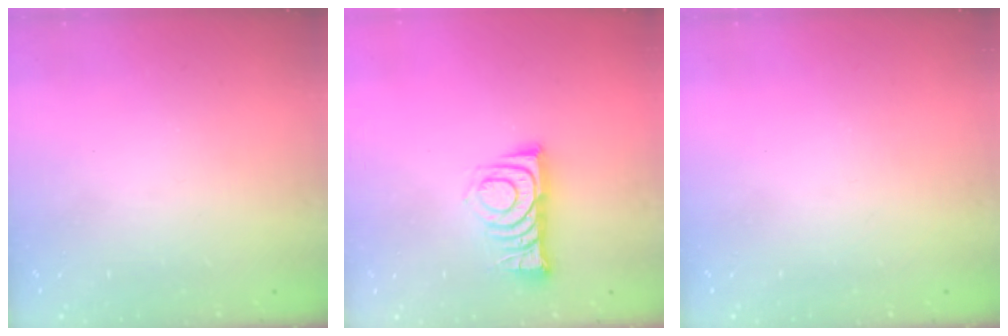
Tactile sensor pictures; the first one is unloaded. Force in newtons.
{"total": 8.9, "press": 8.8, "slide": 0.9}
{"total": 0.0}